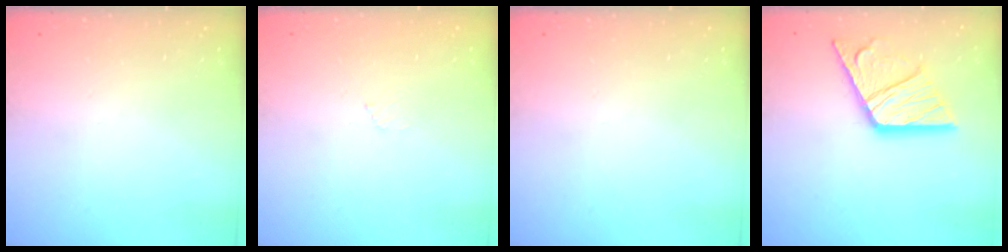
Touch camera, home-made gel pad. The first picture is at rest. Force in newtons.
{"total": 2.7, "press": 2.6, "slide": 0.5}
{"total": 0.0}
{"total": 17.3, "press": 17.2, "slide": 1.7}